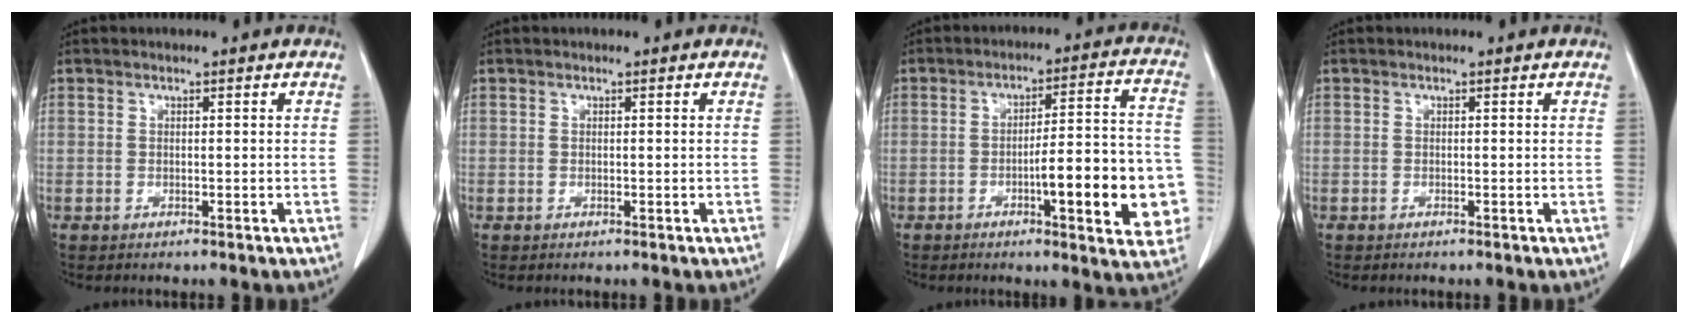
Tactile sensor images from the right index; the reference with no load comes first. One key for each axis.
{"total": 0.0}
{"total": 14.7, "fx": -4.1, "fy": 2.8, "fz": 13.8, "tx": -0.156, "ty": 0.022, "tz": -0.049}
{"total": 0.0}